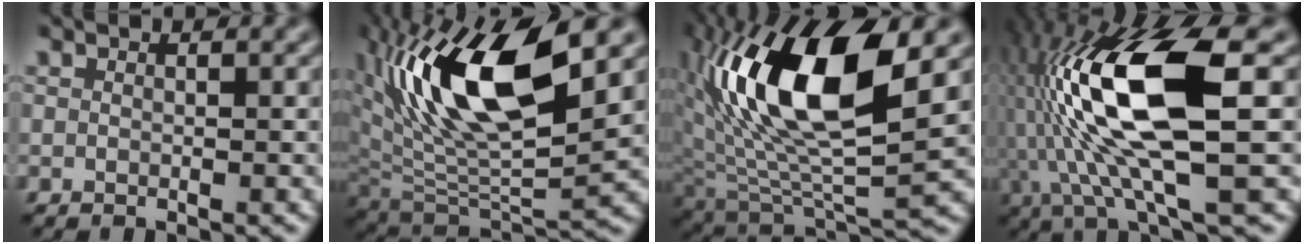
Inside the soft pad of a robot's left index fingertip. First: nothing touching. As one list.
[{"total": 12.7, "force": [4.9, 5.1, 10.6], "torque": [-0.201, 0.000, 0.094]}, {"total": 14.5, "force": [4.2, 5.8, 12.6], "torque": [-0.241, 0.006, 0.078]}, {"total": 13.3, "force": [0.3, 3.9, 12.8], "torque": [-0.253, 0.008, 0.004]}]